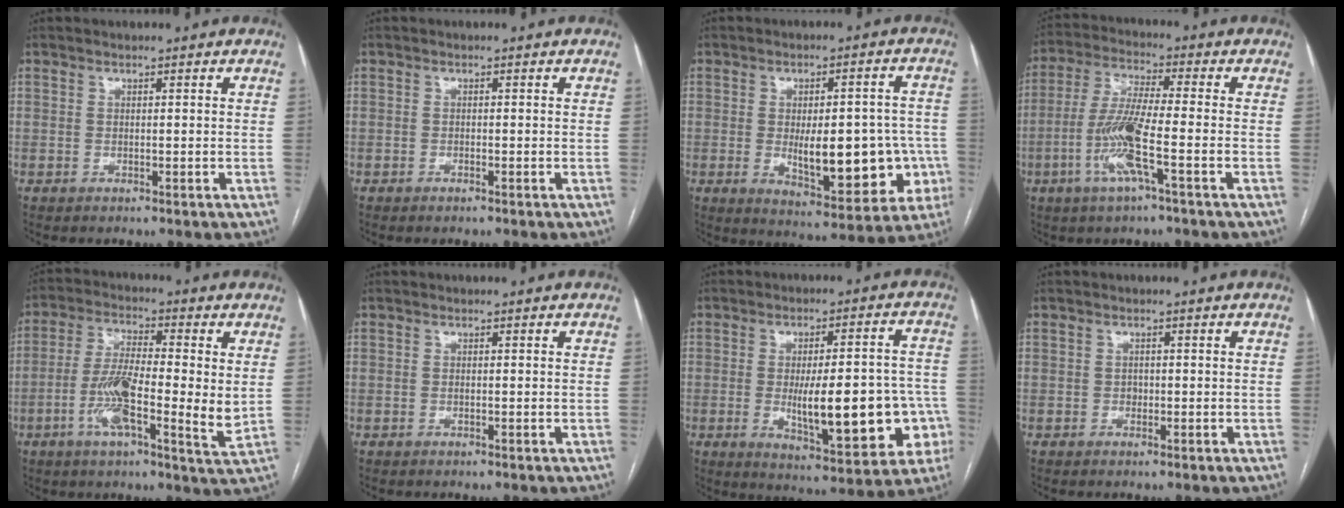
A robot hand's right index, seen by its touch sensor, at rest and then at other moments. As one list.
[{"total": 0.5, "force": [-0.4, 0.1, 0.3], "torque": [-0.011, -0.001, -0.004]}, {"total": 15.3, "force": [-2.8, 6.0, 13.8], "torque": [-0.172, 0.017, -0.018]}, {"total": 10.1, "force": [-3.4, 0.1, 9.5], "torque": [-0.198, -0.006, -0.073]}, {"total": 12.4, "force": [-1.5, 2.2, 12.1], "torque": [-0.218, -0.003, -0.036]}, {"total": 0.0}, {"total": 17.7, "force": [-3.7, 5.1, 16.6], "torque": [-0.193, 0.020, -0.031]}, {"total": 0.7, "force": [-0.2, 0.6, 0.4], "torque": [-0.004, 0.003, -0.003]}]